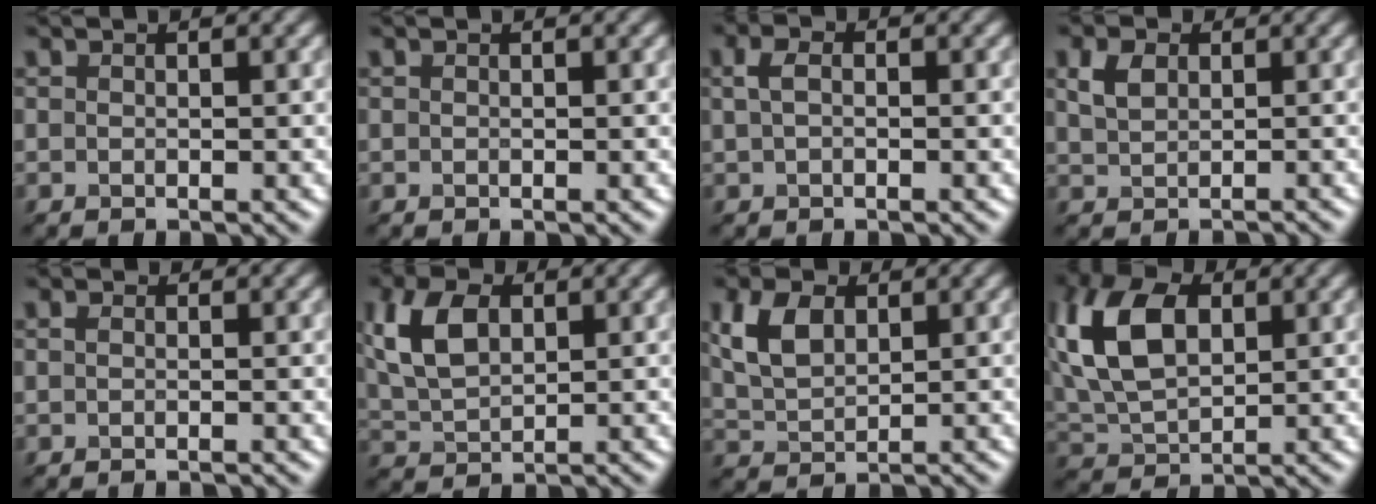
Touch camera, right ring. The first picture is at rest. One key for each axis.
{"total": 0.0}
{"total": 0.8, "fx": 0.0, "fy": 0.4, "fz": 0.7, "tx": -0.032, "ty": 0.011, "tz": 0.014}
{"total": 1.0, "fx": 0.5, "fy": 0.8, "fz": 0.4, "tx": -0.018, "ty": 0.011, "tz": 0.029}
{"total": 1.2, "fx": -0.3, "fy": 0.9, "fz": 0.7, "tx": 0.001, "ty": 0.008, "tz": -0.016}
{"total": 5.5, "fx": 1.7, "fy": 3.5, "fz": 3.9, "tx": -0.106, "ty": 0.020, "tz": 0.052}
{"total": 3.9, "fx": 1.5, "fy": 2.6, "fz": 2.5, "tx": -0.070, "ty": 0.013, "tz": 0.047}
{"total": 8.8, "fx": 2.4, "fy": 5.4, "fz": 6.5, "tx": -0.168, "ty": 0.029, "tz": 0.060}